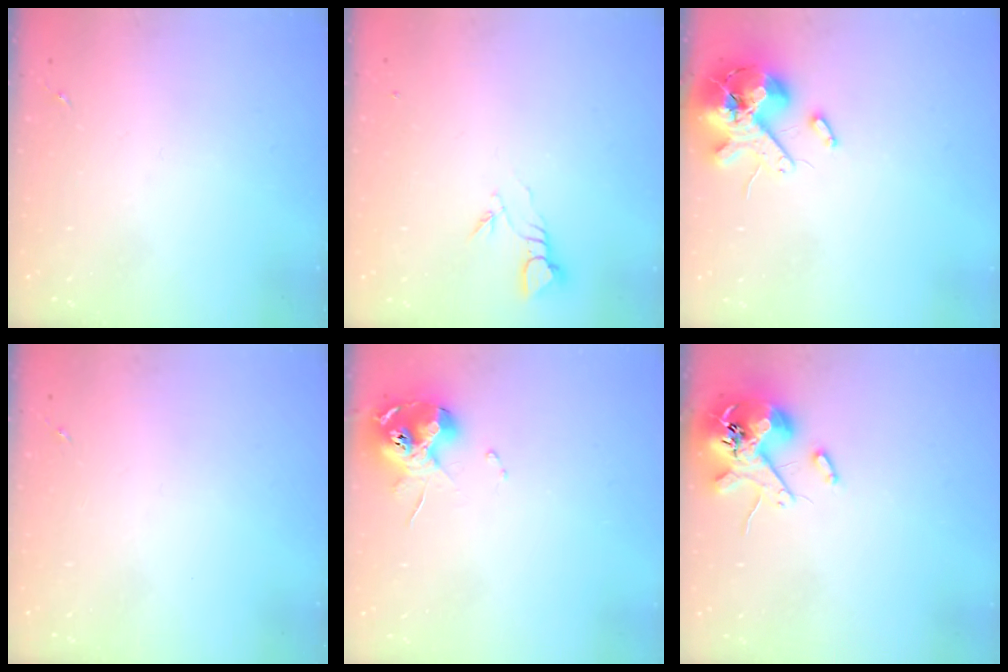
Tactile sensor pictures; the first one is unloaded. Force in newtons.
{"total": 3.7, "press": 3.7, "slide": 0.3}
{"total": 13.6, "press": 13.5, "slide": 2.2}
{"total": 0.0}
{"total": 11.0, "press": 10.9, "slide": 1.3}
{"total": 12.3, "press": 12.2, "slide": 1.9}